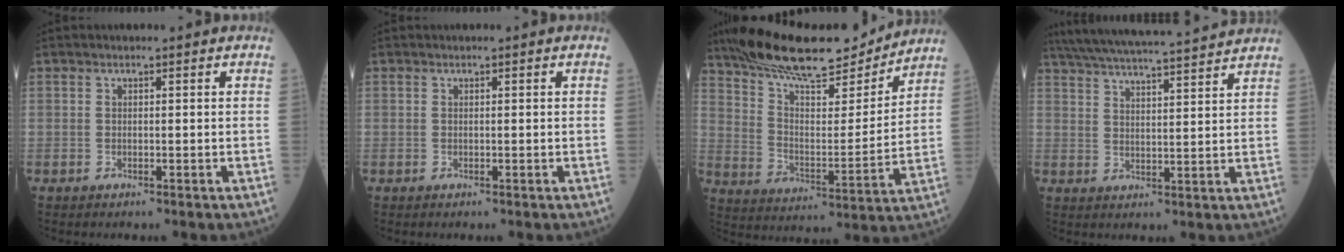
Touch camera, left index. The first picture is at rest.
{"total": 0.0}
{"total": 18.8, "force": [16.7, 4.0, 7.8], "torque": [-0.137, -0.003, 0.267]}
{"total": 18.9, "force": [17.3, 0.2, 7.6], "torque": [-0.141, 0.020, 0.250]}